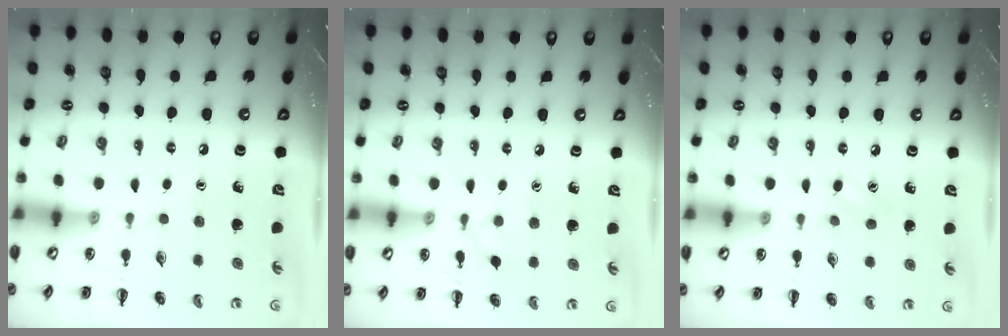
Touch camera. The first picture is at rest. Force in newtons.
{"total": 2.9, "press": 2.7, "slide": 1.1}
{"total": 2.4, "press": 2.3, "slide": 0.8}